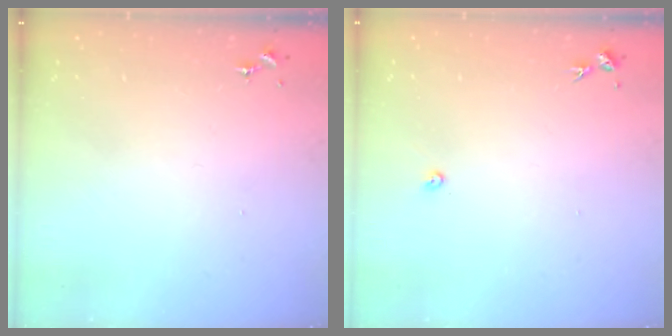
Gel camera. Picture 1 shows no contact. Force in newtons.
{"total": 2.2, "press": 2.2, "slide": 0.3}